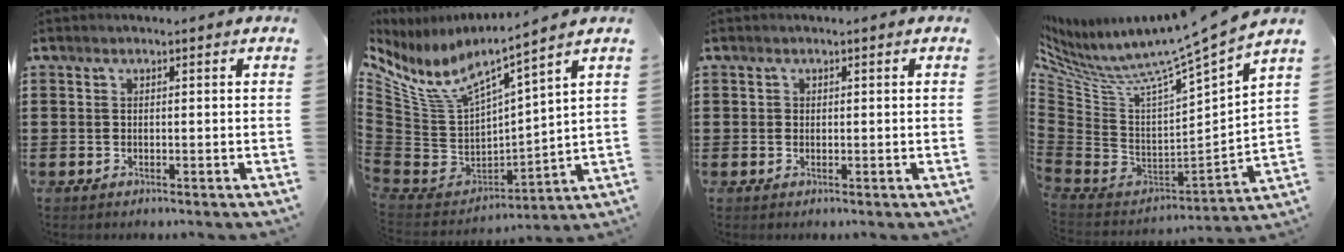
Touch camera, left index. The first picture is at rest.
{"total": 6.8, "force": [4.7, 1.9, 4.6], "torque": [-0.120, -0.046, 0.076]}
{"total": 0.7, "force": [0.3, 0.6, 0.2], "torque": [-0.005, 0.004, 0.005]}
{"total": 7.7, "force": [6.4, -0.3, 4.3], "torque": [-0.105, -0.067, 0.092]}